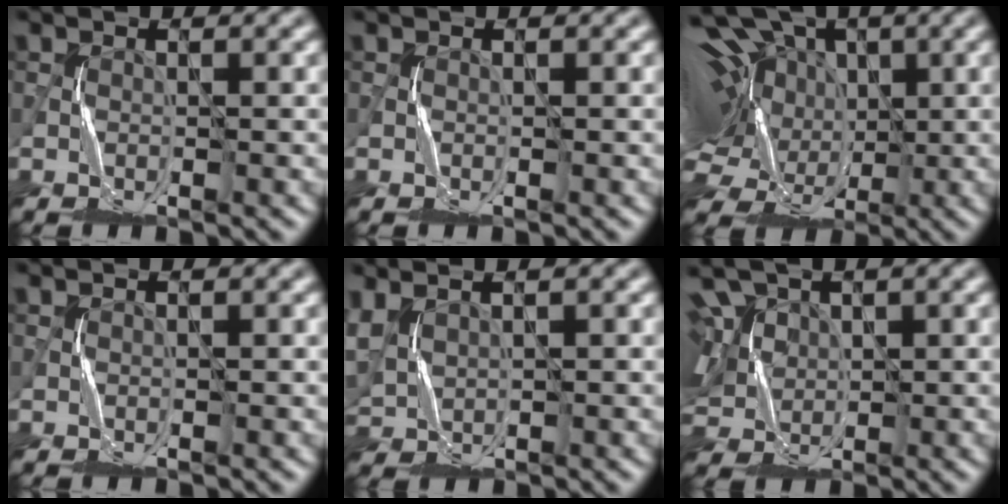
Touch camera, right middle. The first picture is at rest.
{"total": 0.0}
{"total": 19.3, "force": [4.3, 13.8, 12.7], "torque": [-0.257, 0.058, 0.036]}
{"total": 0.0}
{"total": 3.2, "force": [1.6, 1.9, 2.1], "torque": [-0.073, 0.006, 0.038]}
{"total": 9.3, "force": [3.1, 6.4, 6.0], "torque": [-0.137, 0.028, 0.042]}